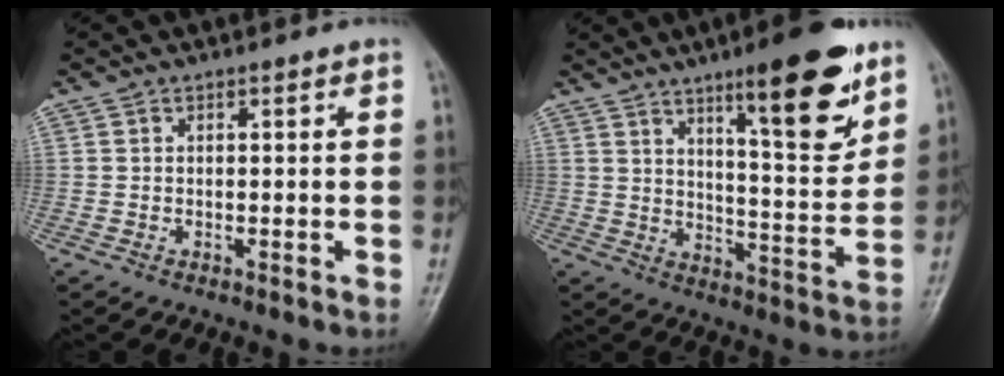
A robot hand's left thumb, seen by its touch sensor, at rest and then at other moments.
{"total": 16.5, "force": [9.8, 3.9, 12.7], "torque": [-0.157, -0.062, 0.151]}